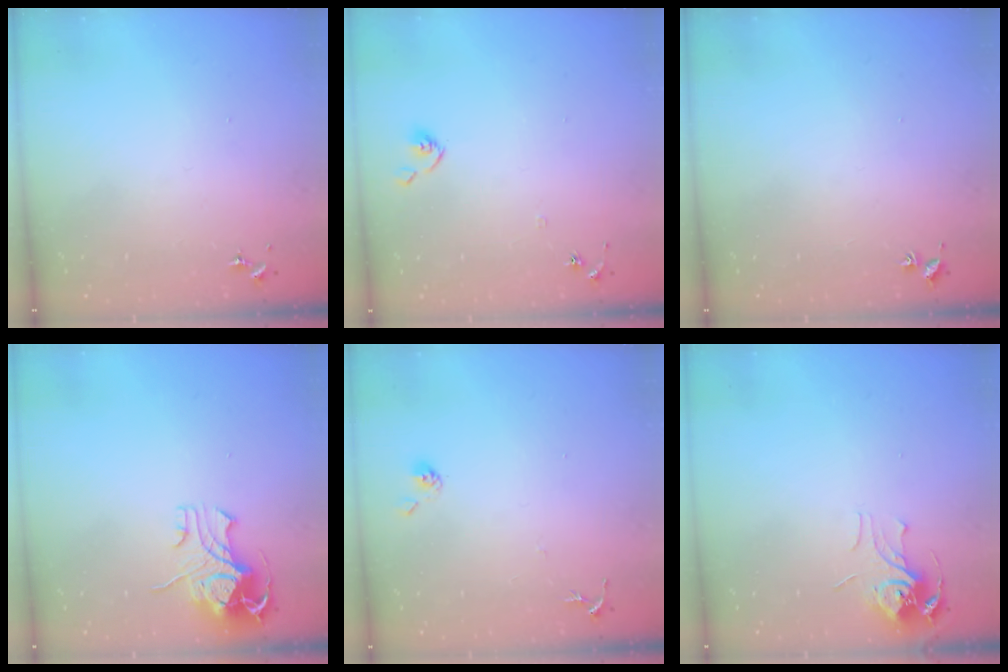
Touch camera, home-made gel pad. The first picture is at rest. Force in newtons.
{"total": 6.1, "press": 6.1, "slide": 0.5}
{"total": 1.8, "press": 1.8, "slide": 0.2}
{"total": 10.7, "press": 10.6, "slide": 1.4}
{"total": 5.9, "press": 5.9, "slide": 0.5}
{"total": 7.8, "press": 7.7, "slide": 0.7}